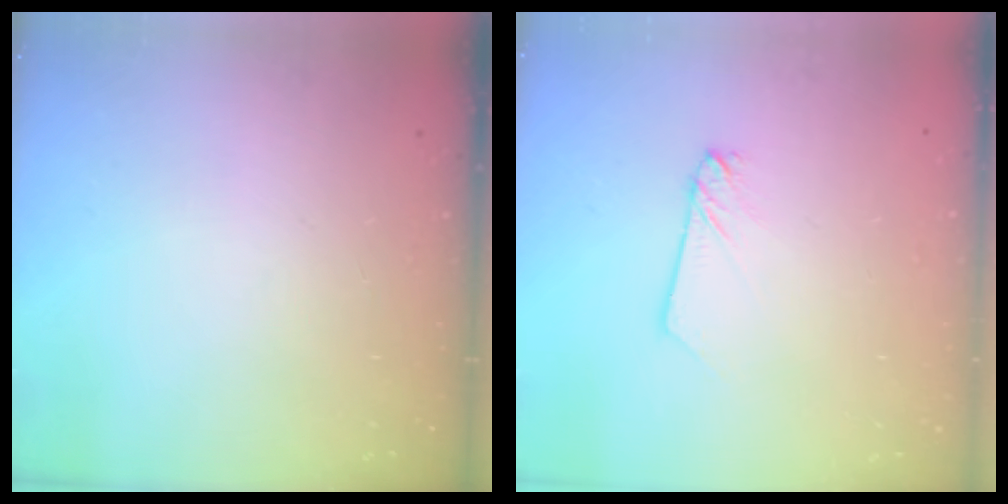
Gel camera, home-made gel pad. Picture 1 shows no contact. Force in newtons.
{"total": 2.2, "press": 2.2, "slide": 0.1}